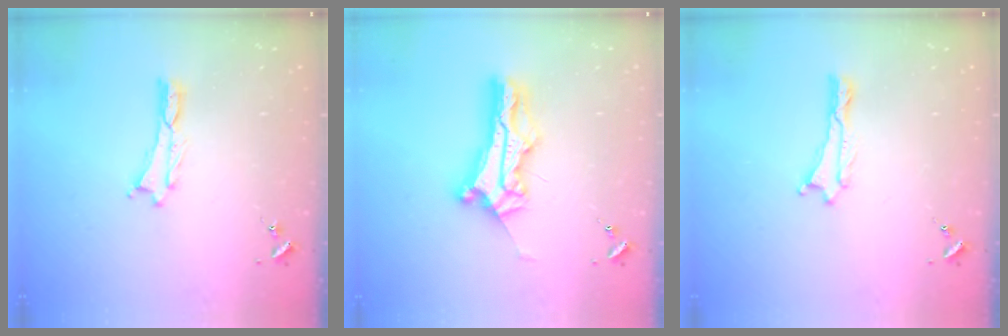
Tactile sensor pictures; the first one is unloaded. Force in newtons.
{"total": 10.1, "press": 10.0, "slide": 0.7}
{"total": 0.0}